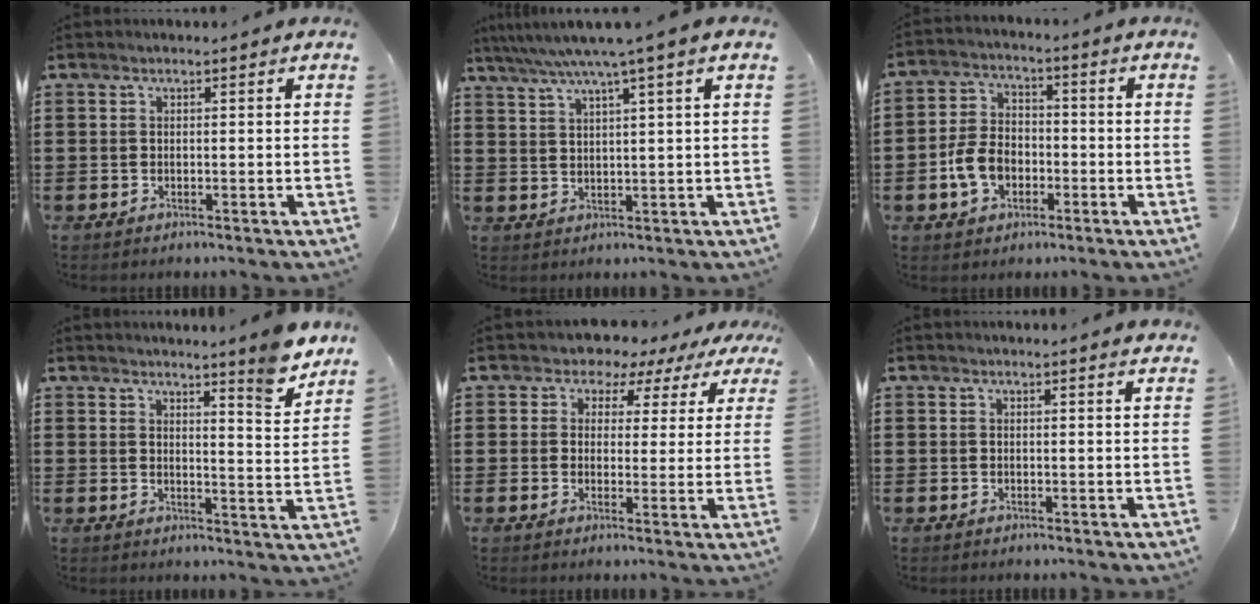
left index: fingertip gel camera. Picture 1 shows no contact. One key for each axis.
{"total": 4.9, "fx": 3.3, "fy": -0.7, "fz": 3.6, "tx": -0.079, "ty": -0.011, "tz": 0.052}
{"total": 7.0, "fx": -2.4, "fy": 4.8, "fz": 4.5, "tx": -0.107, "ty": 0.007, "tz": -0.051}
{"total": 5.6, "fx": 5.2, "fy": -0.5, "fz": 2.1, "tx": -0.027, "ty": -0.042, "tz": 0.083}
{"total": 4.0, "fx": 3.0, "fy": 2.5, "fz": 0.8, "tx": -0.032, "ty": -0.009, "tz": 0.047}
{"total": 0.7, "fx": 0.5, "fy": 0.0, "fz": 0.4, "tx": -0.009, "ty": -0.001, "tz": 0.010}